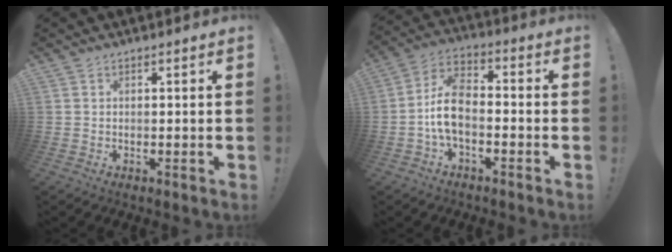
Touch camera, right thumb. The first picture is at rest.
{"total": 10.0, "force": [-2.7, 5.6, 7.8], "torque": [-0.151, 0.007, -0.049]}